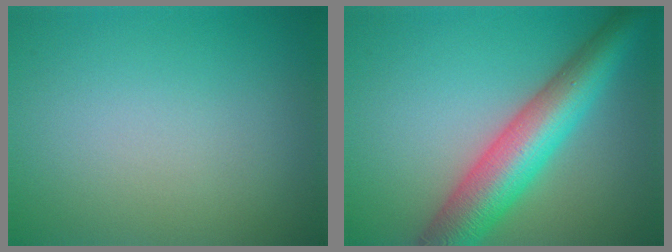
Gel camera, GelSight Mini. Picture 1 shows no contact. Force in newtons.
{"total": 8.5, "press": 8.5, "slide": 0.2}